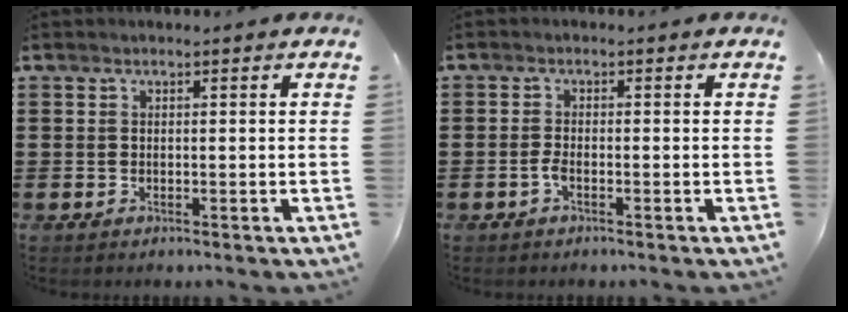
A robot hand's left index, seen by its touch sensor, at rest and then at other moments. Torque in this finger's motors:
{"motor_torque": [0.32, 0.19, 0.12, 0.05]}